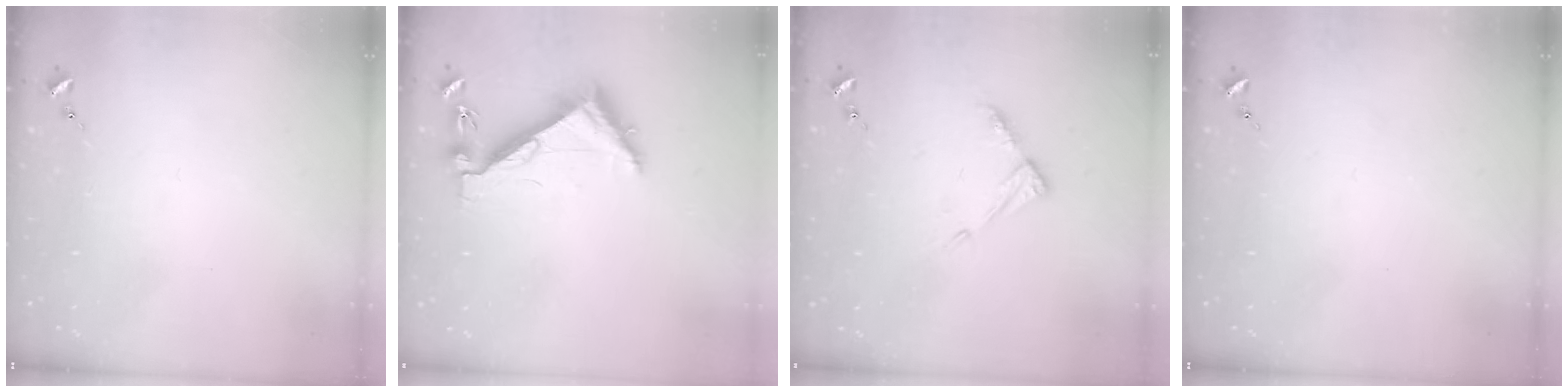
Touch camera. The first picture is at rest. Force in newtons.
{"total": 6.3, "press": 6.2, "slide": 0.7}
{"total": 7.4, "press": 7.4, "slide": 0.6}
{"total": 0.0}